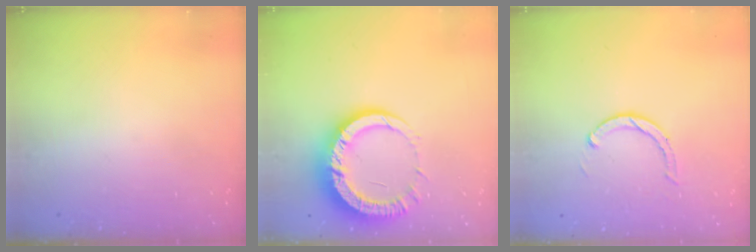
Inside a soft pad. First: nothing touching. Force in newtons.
{"total": 12.4, "press": 12.4, "slide": 1.2}
{"total": 2.9, "press": 2.9, "slide": 0.4}